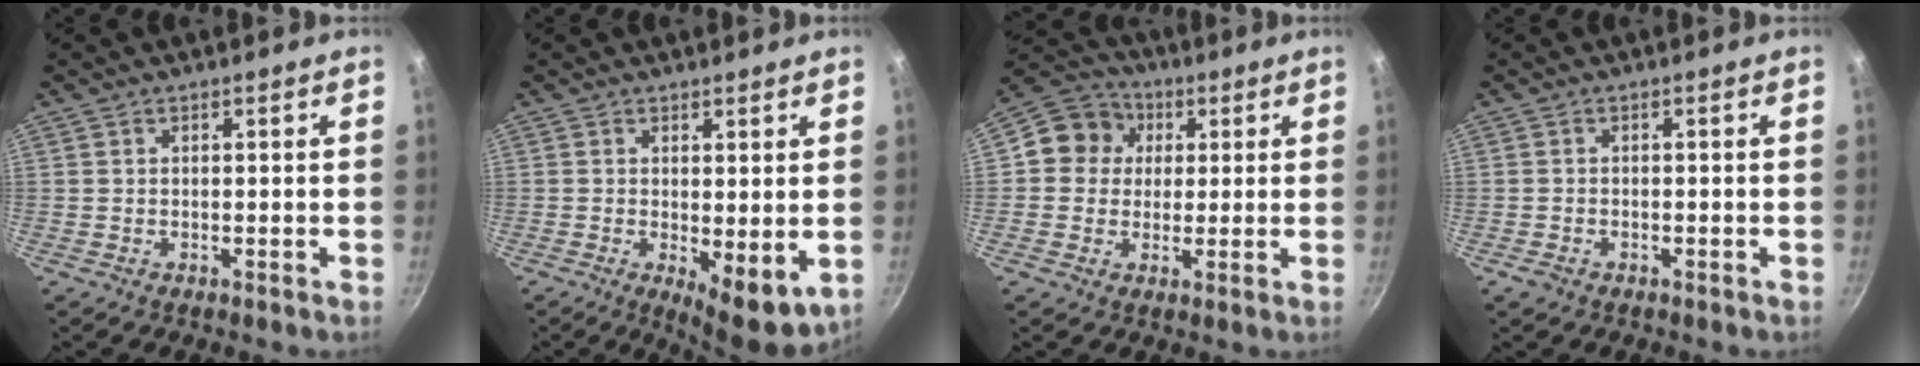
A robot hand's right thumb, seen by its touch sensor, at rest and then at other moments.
{"total": 7.4, "force": [-0.2, 2.8, 6.9], "torque": [-0.086, -0.020, 0.006]}
{"total": 9.0, "force": [1.8, 8.2, 3.2], "torque": [-0.021, 0.013, 0.008]}
{"total": 1.7, "force": [-1.0, 1.1, 0.8], "torque": [-0.022, 0.007, -0.015]}